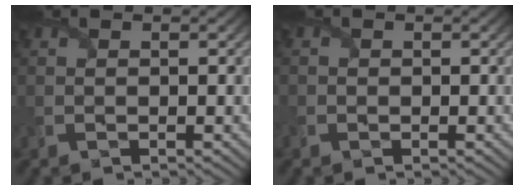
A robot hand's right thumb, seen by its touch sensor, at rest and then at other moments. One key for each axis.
{"total": 0.7, "fx": -0.6, "fy": 0.4, "fz": 0.1, "tx": -0.003, "ty": -0.005, "tz": -0.011}